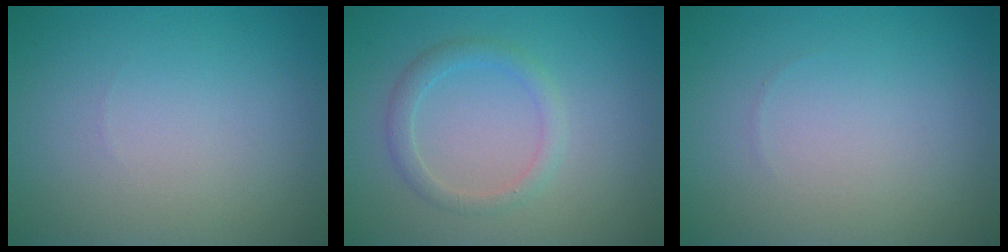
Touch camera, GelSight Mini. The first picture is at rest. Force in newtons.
{"total": 1.8, "press": 1.8, "slide": 0.0}
{"total": 0.0}